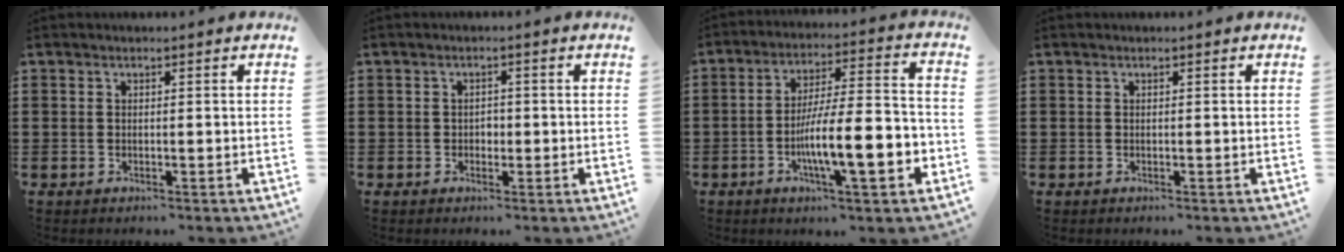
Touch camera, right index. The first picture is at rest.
{"total": 1.3, "force": [-0.3, 1.0, 0.7], "torque": [-0.015, 0.004, -0.007]}
{"total": 14.0, "force": [-4.5, 3.2, 12.9], "torque": [-0.205, -0.002, -0.077]}
{"total": 0.0}